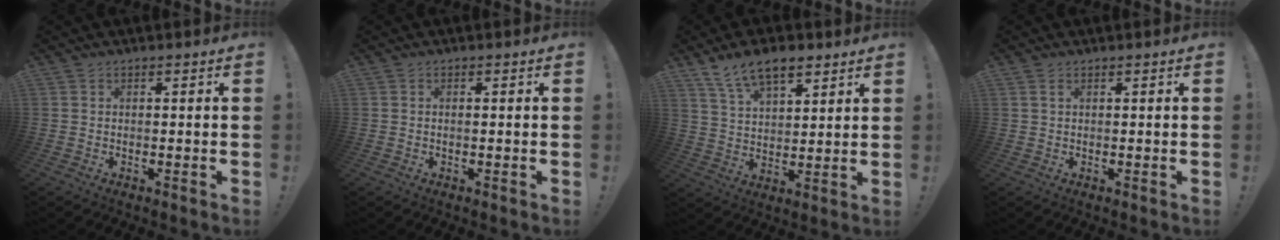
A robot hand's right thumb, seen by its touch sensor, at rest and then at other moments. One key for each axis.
{"total": 0.6, "fx": -0.2, "fy": 0.1, "fz": 0.6, "tx": -0.009, "ty": -0.001, "tz": -0.004}
{"total": 11.2, "fx": 7.6, "fy": 5.2, "fz": 6.3, "tx": -0.107, "ty": -0.029, "tz": 0.143}
{"total": 1.4, "fx": 0.7, "fy": 0.6, "fz": 1.0, "tx": -0.021, "ty": 0.001, "tz": 0.014}